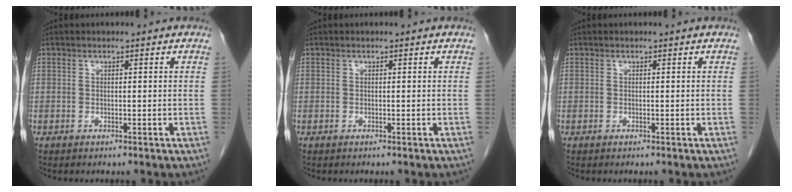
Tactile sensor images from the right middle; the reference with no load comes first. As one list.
[{"total": 0.0}, {"total": 0.0}]